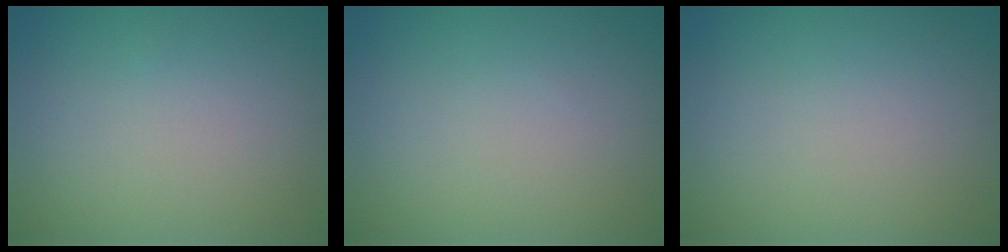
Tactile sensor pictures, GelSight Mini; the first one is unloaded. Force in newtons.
{"total": 0.0}
{"total": 0.0}